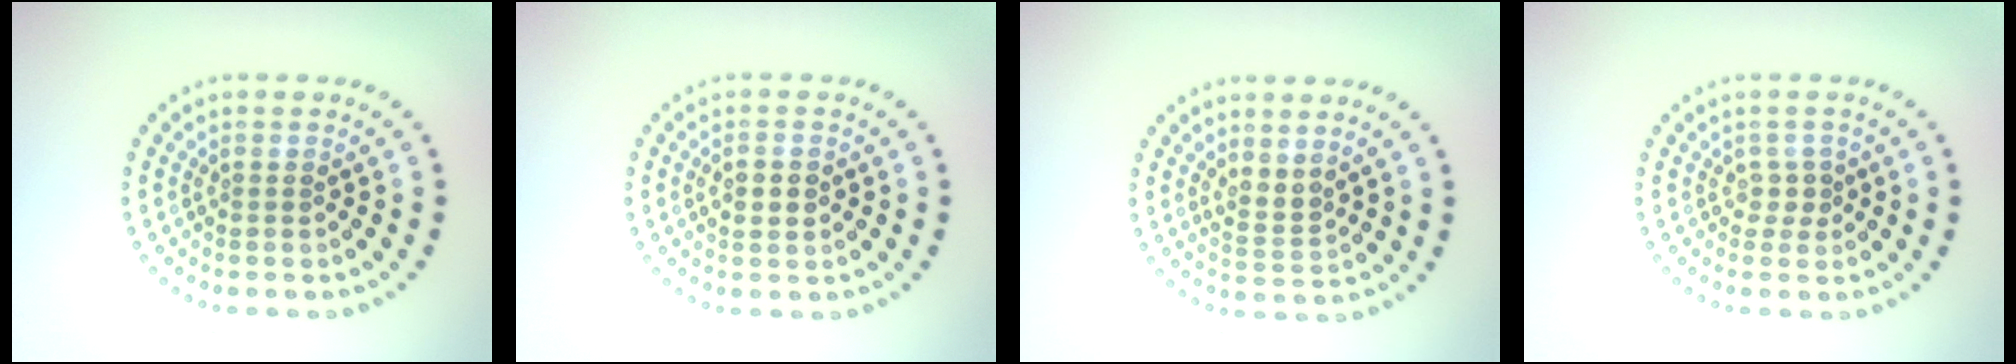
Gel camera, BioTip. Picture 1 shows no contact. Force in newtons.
{"total": 1.7, "press": 1.7, "slide": 0.1}
{"total": 2.0, "press": 1.5, "slide": 1.4}
{"total": 1.3, "press": 1.0, "slide": 0.9}